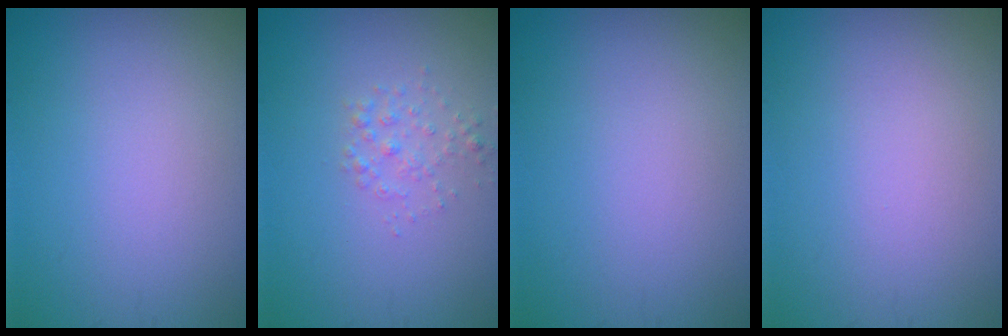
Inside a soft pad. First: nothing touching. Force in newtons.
{"total": 1.4, "press": 1.4, "slide": 0.0}
{"total": 0.0}
{"total": 0.0}